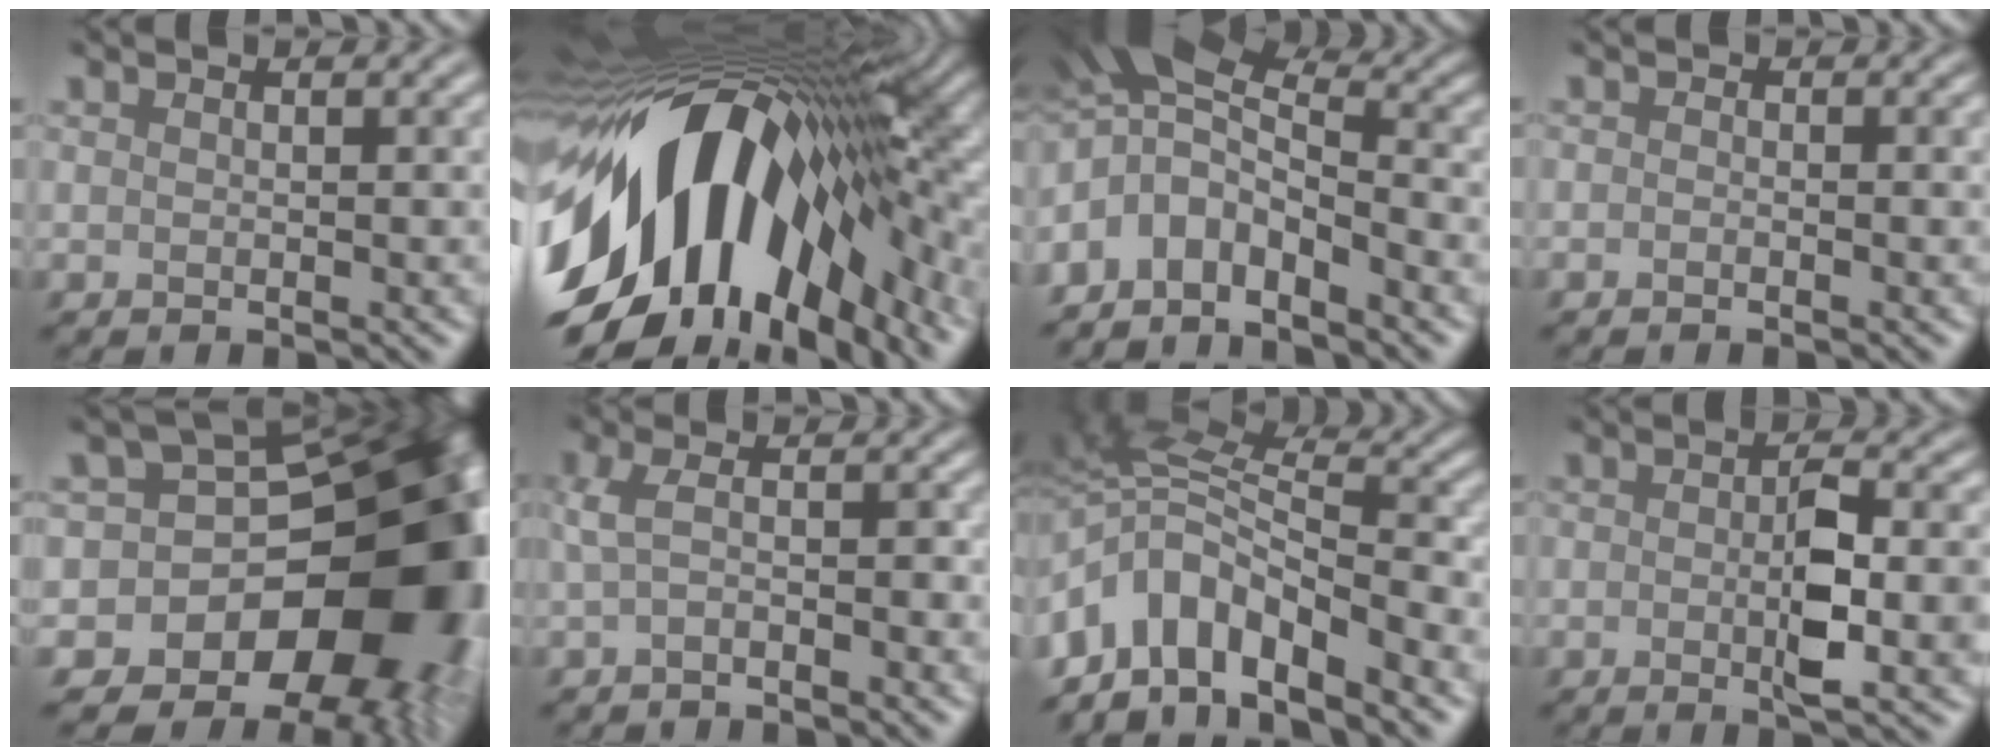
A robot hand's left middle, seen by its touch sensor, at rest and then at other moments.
{"total": 17.0, "force": [-5.1, 8.9, 13.5], "torque": [-0.259, -0.014, -0.075]}
{"total": 6.6, "force": [-3.1, 3.4, 4.7], "torque": [-0.099, 0.005, -0.056]}
{"total": 1.1, "force": [-0.8, -0.5, -0.5], "torque": [-0.008, -0.004, -0.001]}
{"total": 18.2, "force": [-6.5, 14.0, 9.8], "torque": [-0.085, -0.007, -0.091]}
{"total": 1.7, "force": [-1.0, 0.1, 1.3], "torque": [-0.053, 0.001, -0.004]}
{"total": 8.0, "force": [-4.7, 3.9, 5.2], "torque": [-0.100, 0.013, -0.076]}
{"total": 4.4, "force": [-1.3, 0.8, 4.2], "torque": [-0.090, -0.008, -0.004]}